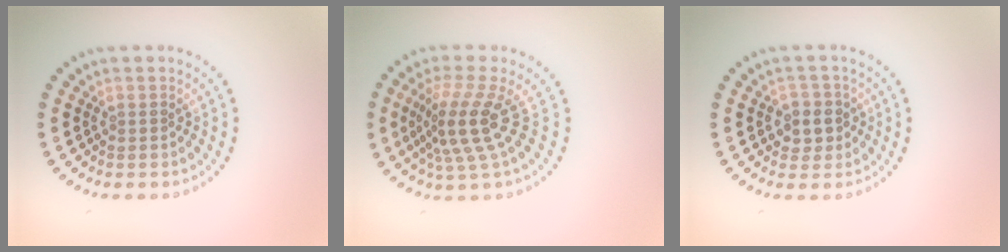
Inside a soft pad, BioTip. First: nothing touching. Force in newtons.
{"total": 4.3, "press": 3.0, "slide": 3.1}
{"total": 2.5, "press": 2.2, "slide": 1.1}